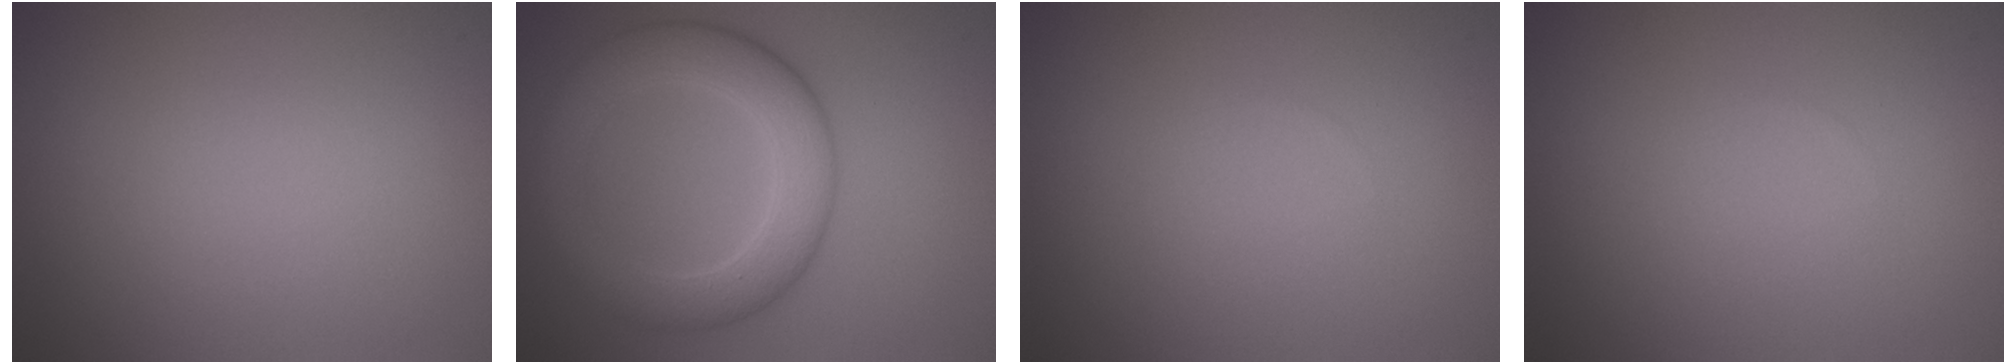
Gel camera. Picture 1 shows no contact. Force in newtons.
{"total": 6.5, "press": 6.5, "slide": 0.2}
{"total": 0.0}
{"total": 0.0}